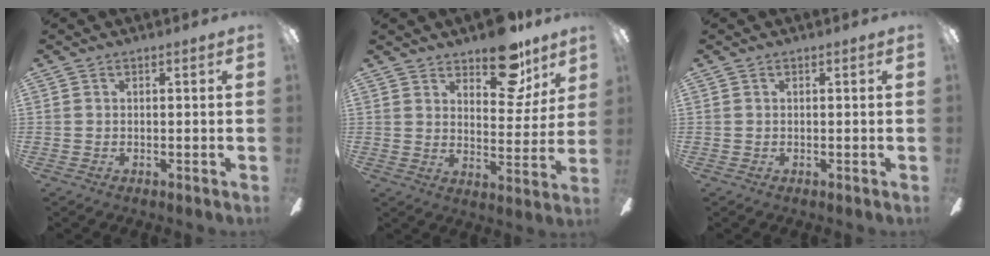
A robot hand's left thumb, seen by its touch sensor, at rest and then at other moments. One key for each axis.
{"total": 14.9, "fx": 10.6, "fy": 7.1, "fz": 7.8, "tx": -0.095, "ty": -0.061, "tz": 0.183}
{"total": 0.0}